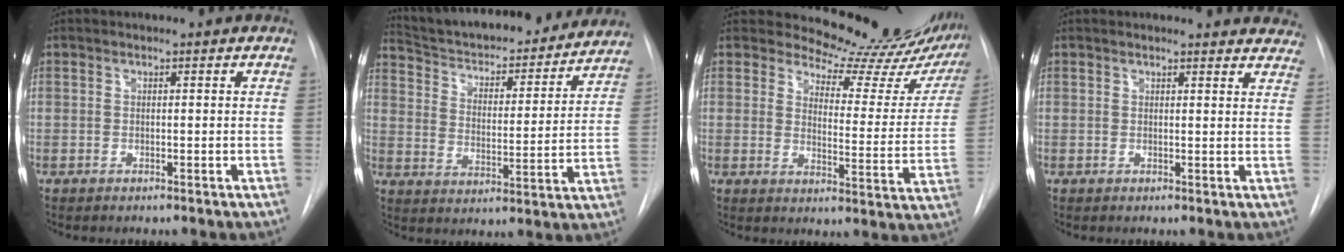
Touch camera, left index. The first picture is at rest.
{"total": 24.4, "force": [22.3, 5.4, 8.4], "torque": [-0.132, -0.012, 0.307]}
{"total": 16.9, "force": [15.8, 4.7, 3.9], "torque": [-0.029, -0.066, 0.168]}
{"total": 11.3, "force": [11.0, 2.1, 1.9], "torque": [0.008, -0.031, 0.090]}